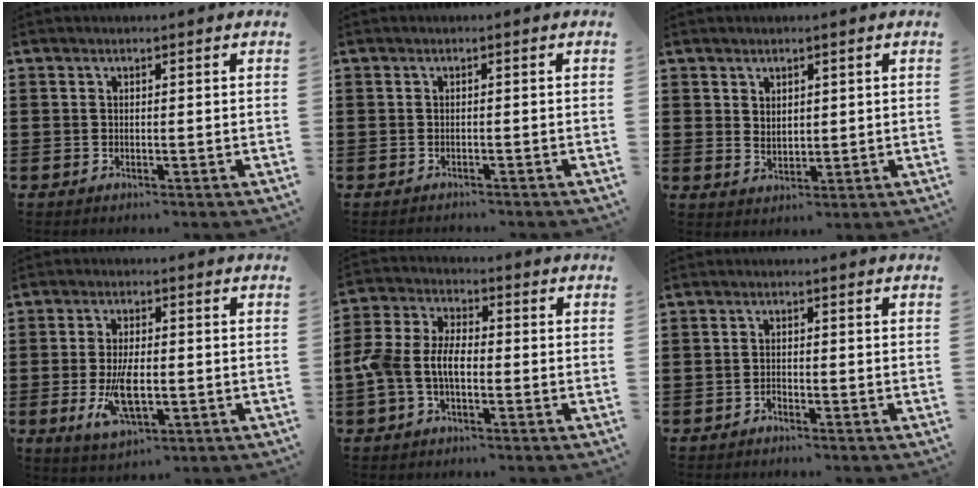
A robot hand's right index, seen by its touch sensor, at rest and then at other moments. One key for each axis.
{"total": 0.8, "fx": -0.8, "fy": -0.1, "fz": -0.1, "tx": -0.001, "ty": -0.002, "tz": -0.017}
{"total": 2.1, "fx": 1.6, "fy": 1.3, "fz": 0.3, "tx": -0.010, "ty": 0.005, "tz": 0.030}
{"total": 7.3, "fx": -1.5, "fy": 3.1, "fz": 6.5, "tx": -0.143, "ty": -0.009, "tz": -0.029}
{"total": 6.8, "fx": -1.7, "fy": 4.0, "fz": 5.3, "tx": -0.142, "ty": -0.004, "tz": -0.043}
{"total": 1.0, "fx": -0.9, "fy": 0.4, "fz": 0.1, "tx": -0.005, "ty": 0.000, "tz": -0.019}